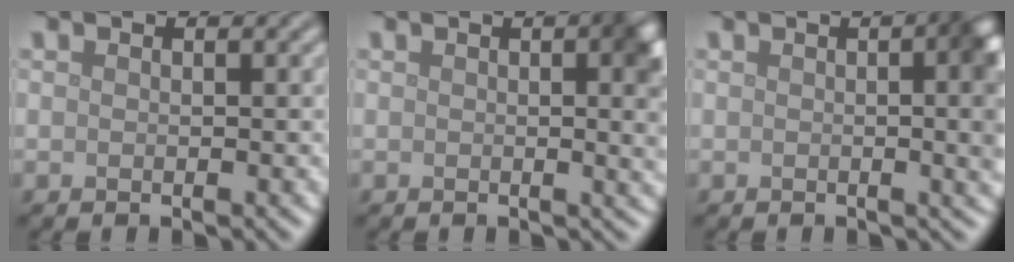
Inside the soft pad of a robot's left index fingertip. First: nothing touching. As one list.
[{"total": 5.4, "force": [0.7, 1.8, 5.0], "torque": [-0.044, 0.005, 0.009]}, {"total": 7.1, "force": [0.5, 2.7, 6.5], "torque": [-0.045, 0.009, 0.000]}]